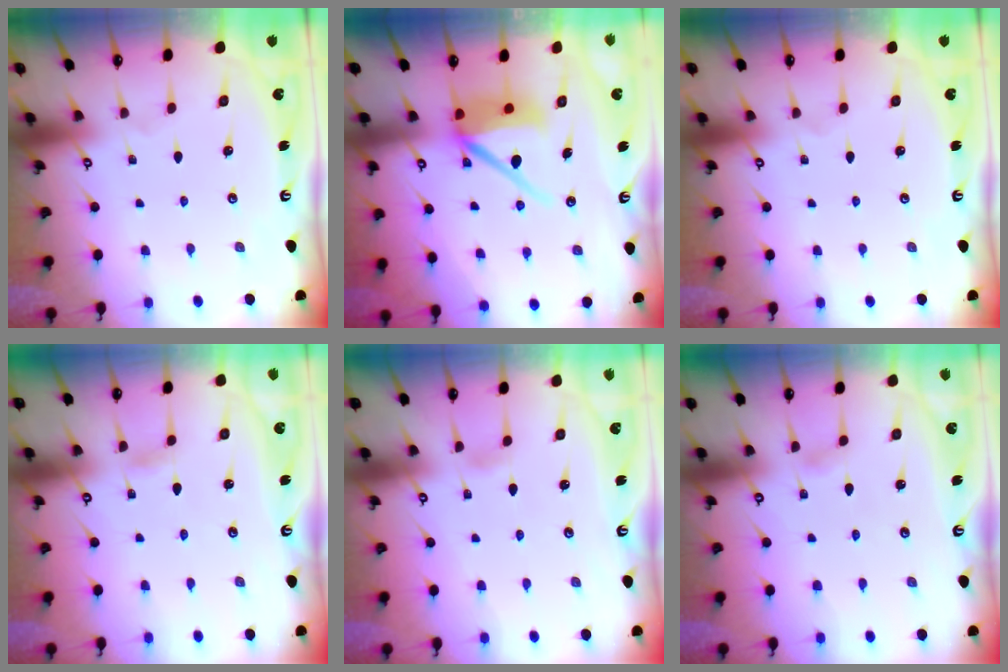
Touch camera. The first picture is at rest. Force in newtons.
{"total": 9.8, "press": 9.7, "slide": 1.2}
{"total": 0.0}
{"total": 1.0, "press": 1.0, "slide": 0.1}
{"total": 2.1, "press": 2.1, "slide": 0.2}
{"total": 2.6, "press": 2.6, "slide": 0.4}